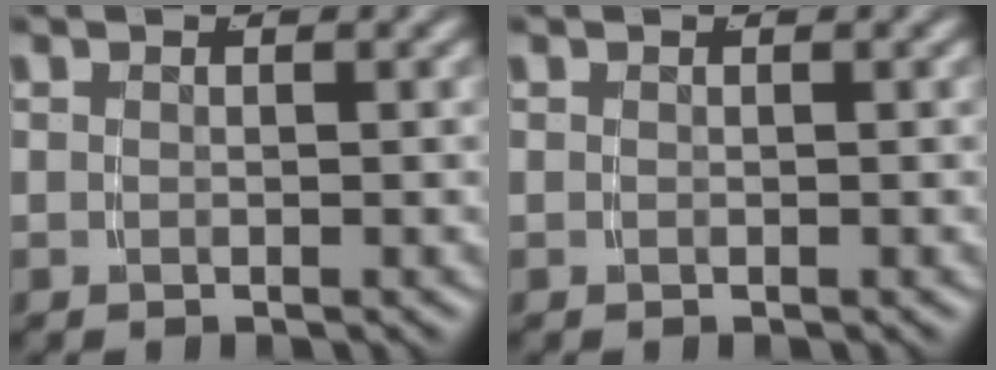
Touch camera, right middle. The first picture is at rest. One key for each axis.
{"total": 0.0}